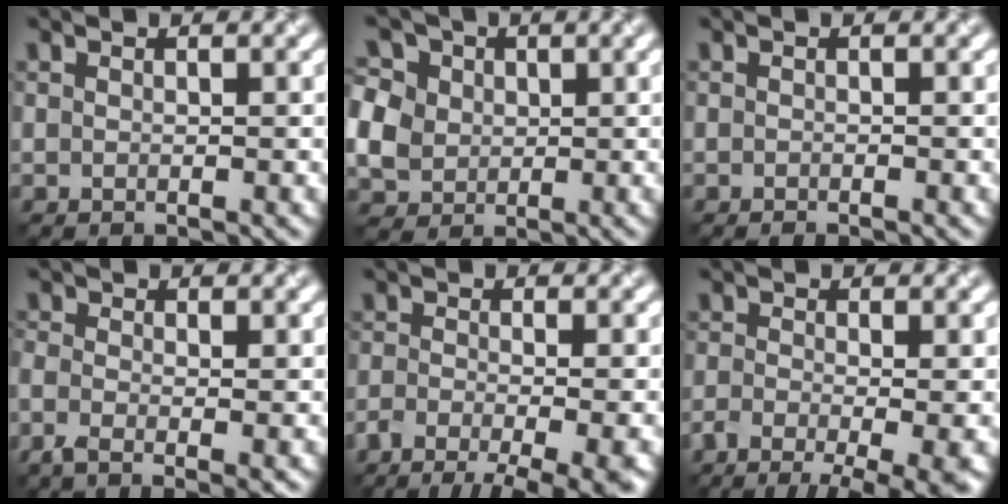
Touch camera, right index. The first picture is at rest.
{"total": 7.9, "force": [1.4, 6.7, 3.9], "torque": [-0.085, 0.031, 0.005]}
{"total": 0.6, "force": [-0.6, 0.0, 0.2], "torque": [-0.002, 0.000, -0.011]}
{"total": 3.3, "force": [-1.7, 1.1, 2.6], "torque": [-0.061, -0.005, -0.042]}
{"total": 9.3, "force": [-6.9, 2.7, 5.7], "torque": [-0.096, -0.031, -0.097]}
{"total": 8.8, "force": [-5.8, 2.8, 6.0], "torque": [-0.106, -0.031, -0.084]}